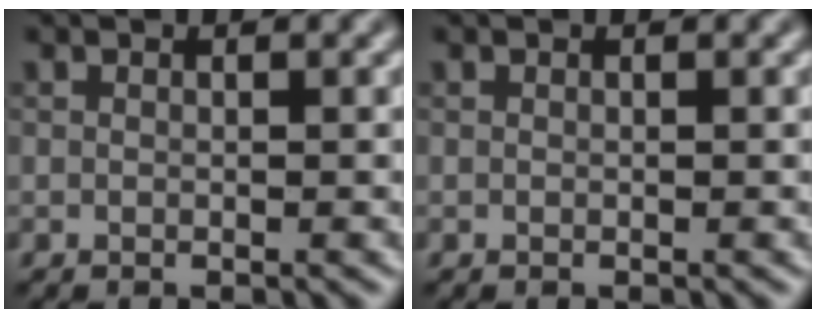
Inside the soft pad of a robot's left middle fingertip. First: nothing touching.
{"total": 0.0}